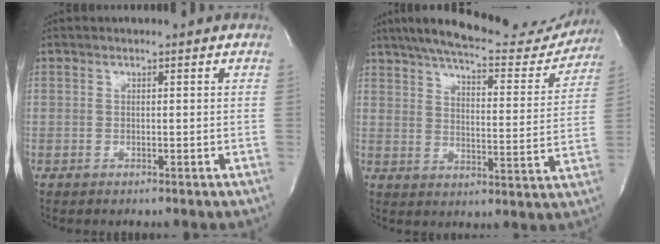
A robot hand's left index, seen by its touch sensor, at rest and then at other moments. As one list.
[{"total": 21.8, "force": [19.3, 4.6, 9.1], "torque": [-0.143, -0.018, 0.248]}]